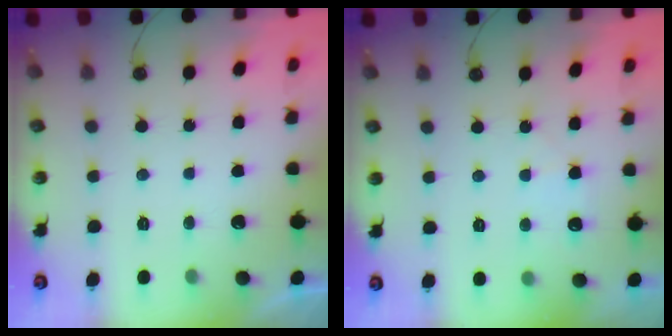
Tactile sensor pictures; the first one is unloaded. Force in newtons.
{"total": 5.2, "press": 5.1, "slide": 0.8}